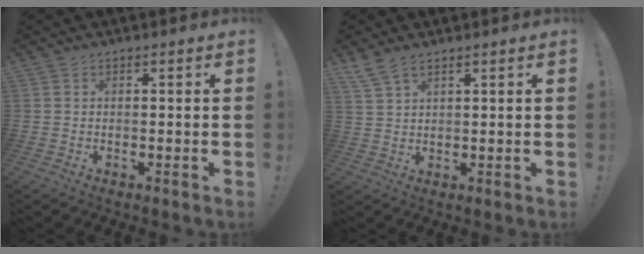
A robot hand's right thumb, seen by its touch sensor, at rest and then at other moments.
{"total": 4.6, "force": [3.7, 1.3, 2.5], "torque": [-0.062, -0.012, 0.074]}